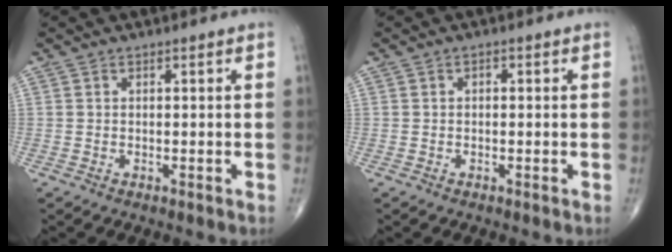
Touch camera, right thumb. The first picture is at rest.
{"total": 0.9, "force": [0.1, 0.6, 0.7], "torque": [-0.005, 0.003, -0.002]}